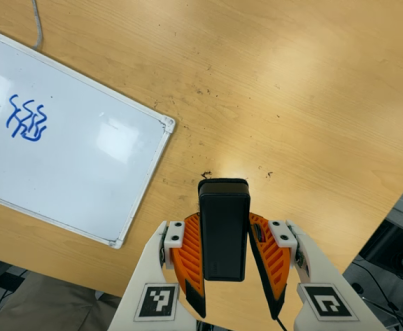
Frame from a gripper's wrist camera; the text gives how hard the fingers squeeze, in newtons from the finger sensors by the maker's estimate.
{"total": 5.3, "left": 4.3, "right": 6.2}